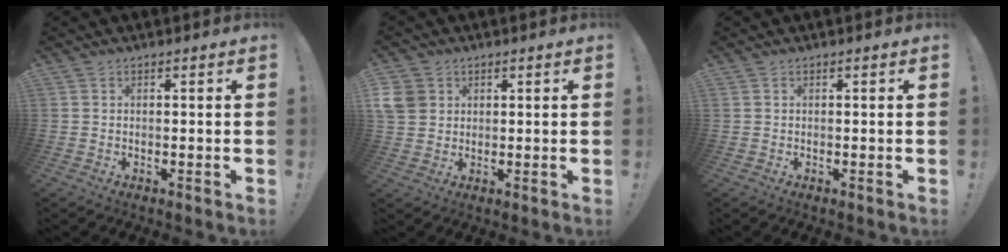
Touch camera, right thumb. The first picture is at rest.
{"total": 6.2, "force": [2.1, 5.3, 2.5], "torque": [-0.055, -0.003, 0.041]}
{"total": 0.0}